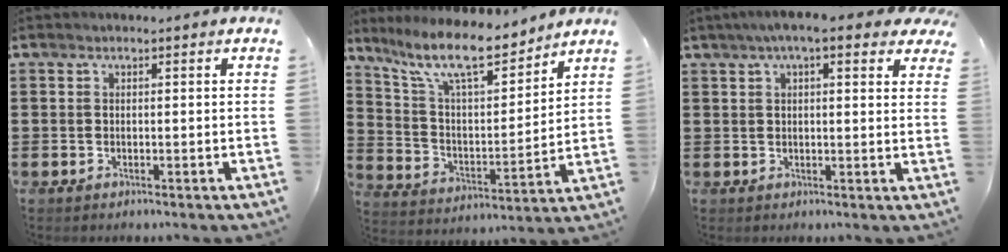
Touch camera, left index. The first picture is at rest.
{"total": 12.3, "force": [10.0, 2.7, 6.6], "torque": [-0.158, -0.052, 0.174]}
{"total": 5.4, "force": [3.8, 0.7, 3.8], "torque": [-0.076, 0.002, 0.063]}